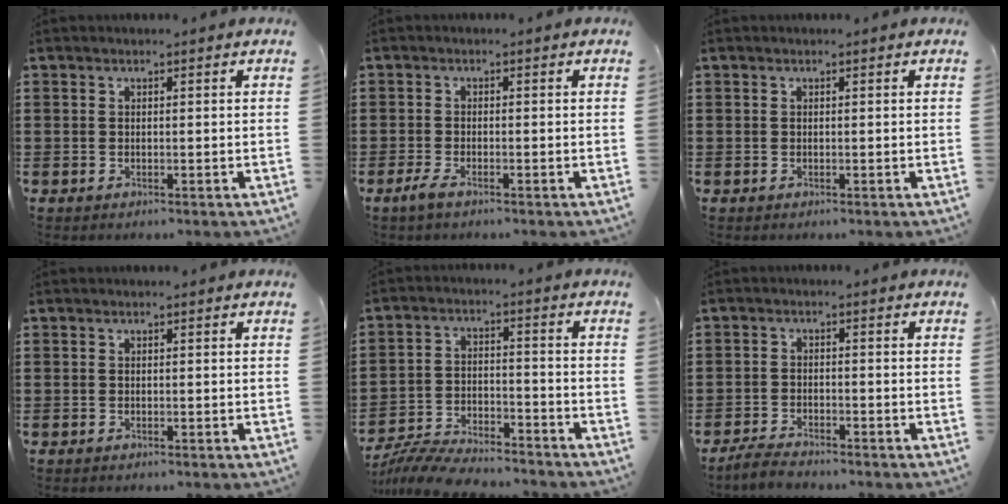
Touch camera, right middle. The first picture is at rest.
{"total": 1.8, "force": [-1.1, 0.4, 1.4], "torque": [-0.038, -0.004, -0.026]}
{"total": 0.0}
{"total": 0.0}
{"total": 7.2, "force": [-7.0, 0.9, 1.6], "torque": [-0.030, 0.013, -0.137]}
{"total": 2.9, "force": [-2.8, 0.4, 0.5], "torque": [-0.019, 0.004, -0.062]}